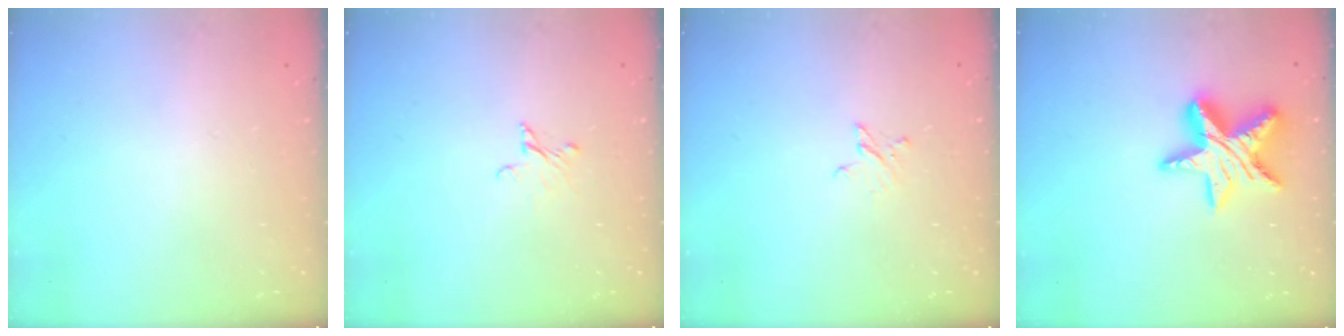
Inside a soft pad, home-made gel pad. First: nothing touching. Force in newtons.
{"total": 2.5, "press": 2.5, "slide": 0.2}
{"total": 2.9, "press": 2.9, "slide": 0.2}
{"total": 15.0, "press": 14.9, "slide": 1.2}